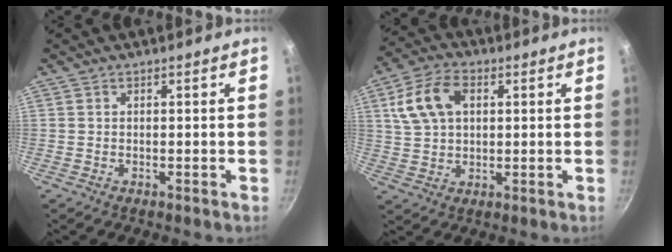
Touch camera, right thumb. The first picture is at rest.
{"total": 10.6, "force": [3.0, 6.9, 7.5], "torque": [-0.140, 0.013, 0.055]}